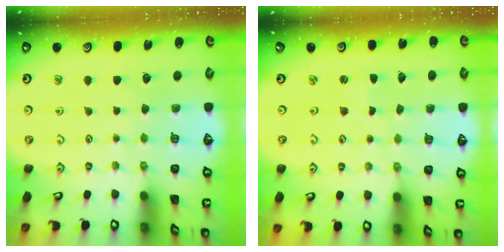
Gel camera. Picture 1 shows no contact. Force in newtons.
{"total": 0.0}